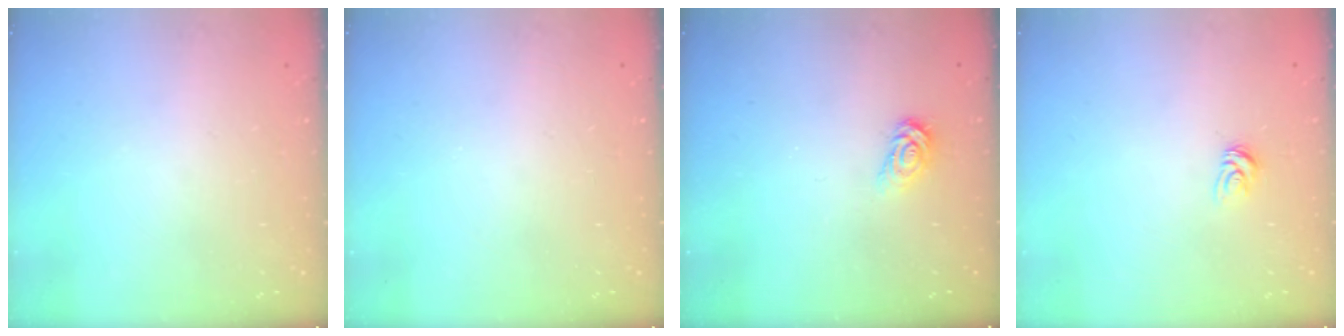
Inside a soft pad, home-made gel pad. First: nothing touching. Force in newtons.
{"total": 0.0}
{"total": 3.2, "press": 3.2, "slide": 0.0}
{"total": 3.9, "press": 3.9, "slide": 0.2}